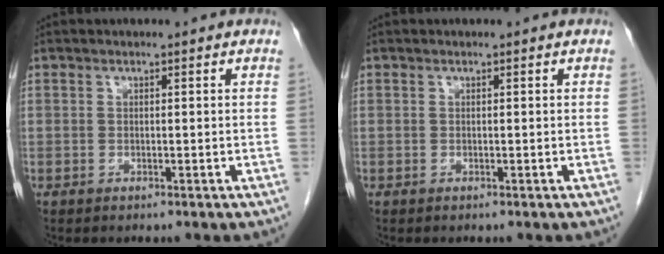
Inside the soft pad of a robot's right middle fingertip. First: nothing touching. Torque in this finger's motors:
{"motor_torque": [-0.04, 0.00, 0.00, 0.00]}